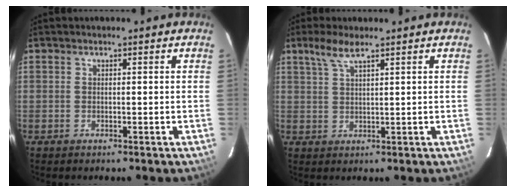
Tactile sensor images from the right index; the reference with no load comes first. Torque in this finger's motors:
{"motor_torque": [0.39, 0.39, 0.06, 0.06]}